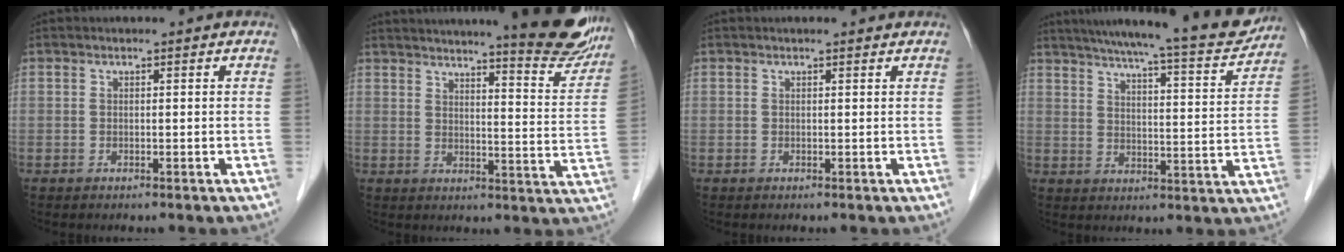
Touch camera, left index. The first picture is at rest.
{"total": 16.8, "force": [14.8, 1.0, 8.0], "torque": [-0.096, -0.048, 0.179]}
{"total": 1.4, "force": [1.2, 0.2, 0.7], "torque": [-0.011, 0.009, 0.016]}
{"total": 19.6, "force": [17.5, 1.5, 8.6], "torque": [-0.129, -0.023, 0.230]}